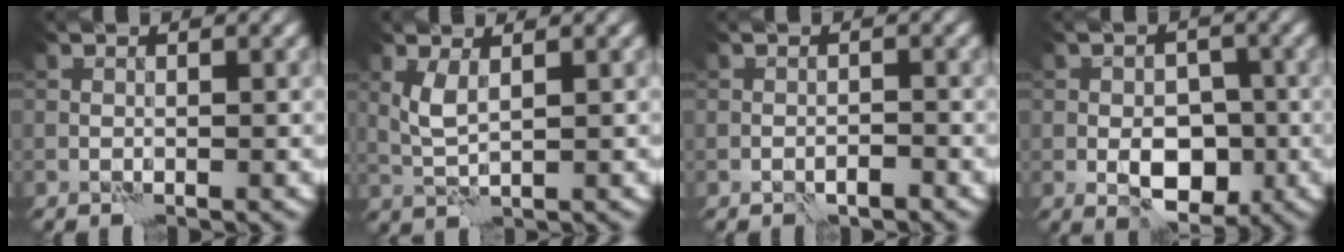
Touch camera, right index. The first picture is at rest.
{"total": 2.1, "force": [0.8, 0.5, 1.9], "torque": [-0.051, 0.003, 0.019]}
{"total": 1.3, "force": [-1.0, 0.4, 0.6], "torque": [-0.008, 0.006, -0.017]}
{"total": 5.2, "force": [-1.7, 3.2, 3.7], "torque": [-0.047, -0.002, -0.030]}